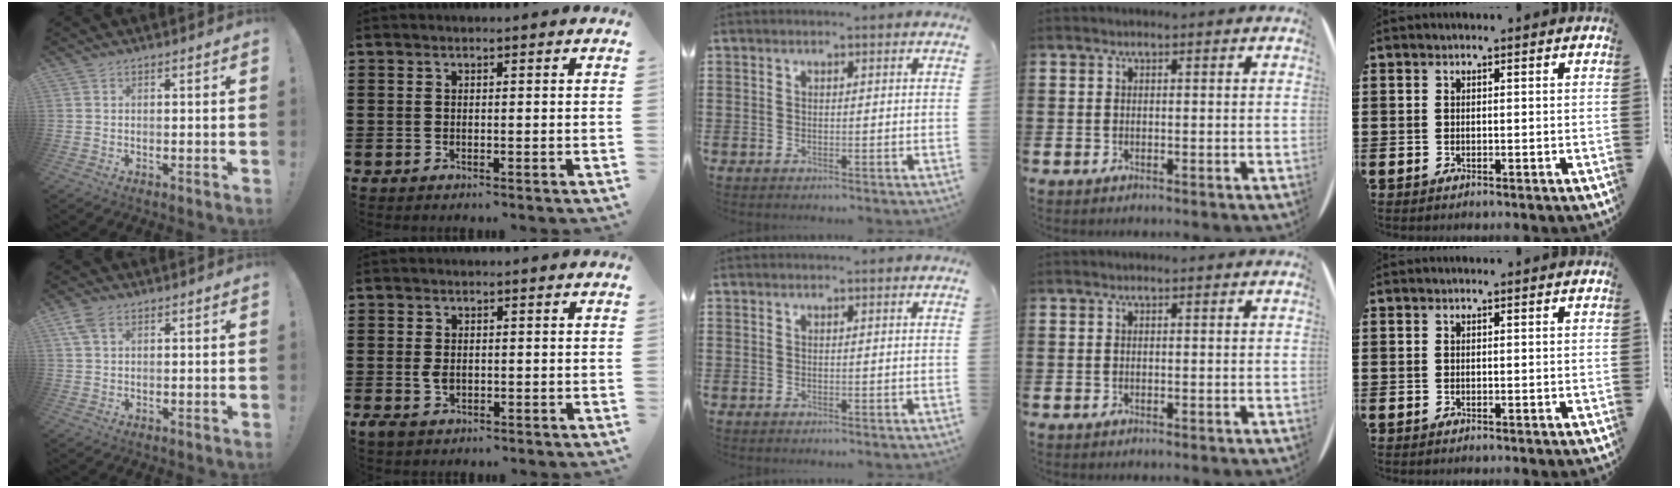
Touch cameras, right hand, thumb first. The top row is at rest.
{"thumb": {"total": 4.4, "force": [2.1, 2.5, 3.0], "torque": [-0.067, 0.004, 0.043]}, "index": {"total": 1.9, "force": [-0.4, 1.1, 1.5], "torque": [-0.039, -0.004, -0.008]}}